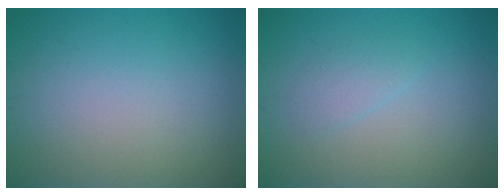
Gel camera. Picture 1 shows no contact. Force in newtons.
{"total": 1.3, "press": 1.3, "slide": 0.2}